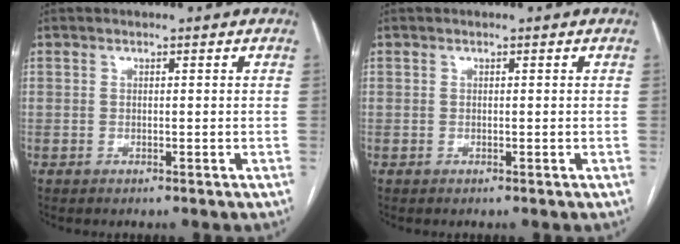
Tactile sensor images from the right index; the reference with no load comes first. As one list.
[{"total": 0.0}]